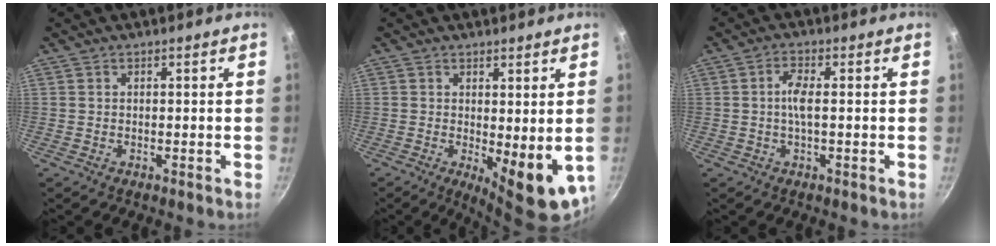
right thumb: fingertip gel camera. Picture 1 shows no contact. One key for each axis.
{"total": 9.6, "fx": -0.5, "fy": 3.5, "fz": 8.9, "tx": -0.102, "ty": -0.010, "tz": 0.005}
{"total": 3.5, "fx": -0.1, "fy": 0.9, "fz": 3.3, "tx": -0.077, "ty": 0.007, "tz": -0.005}